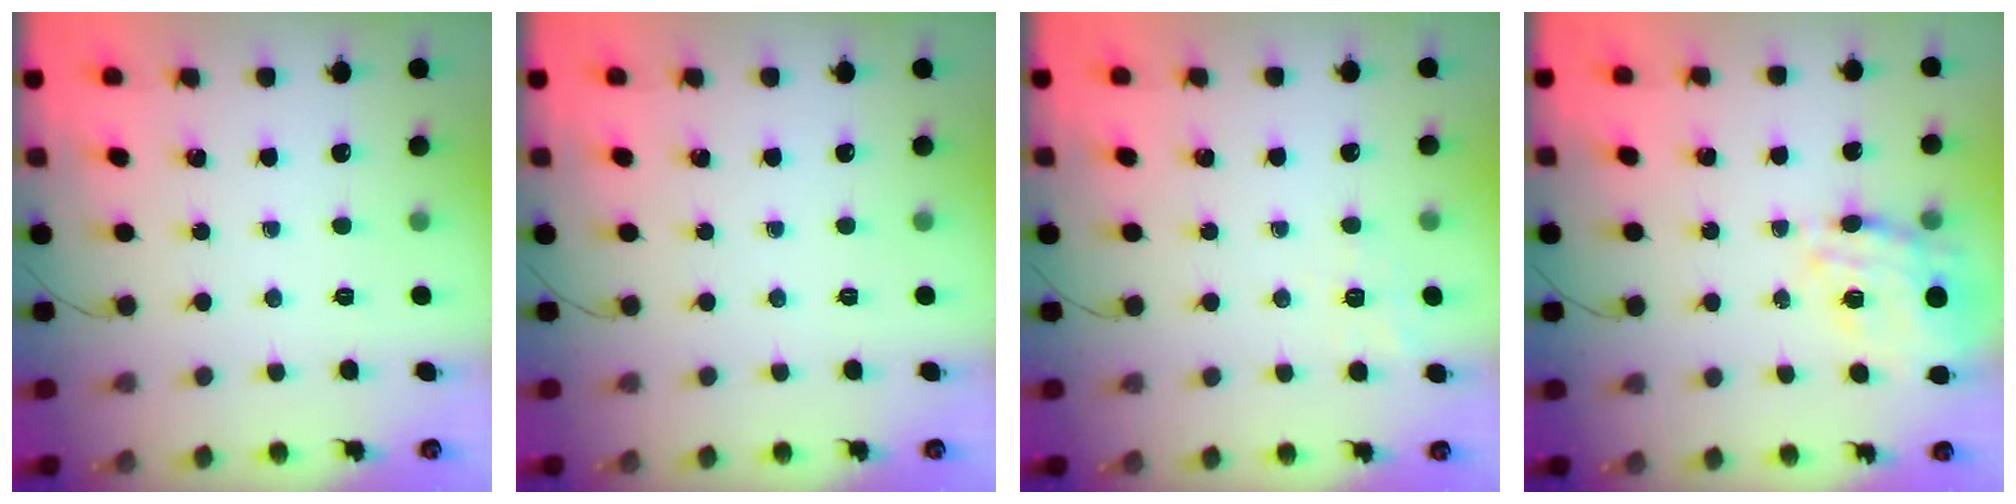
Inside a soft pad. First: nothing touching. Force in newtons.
{"total": 0.0}
{"total": 1.7, "press": 0.9, "slide": 1.5}
{"total": 15.7, "press": 15.4, "slide": 3.1}